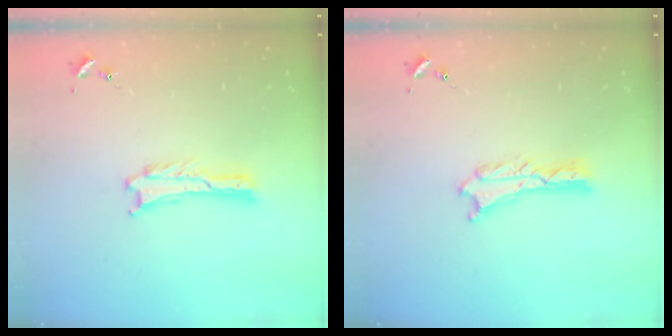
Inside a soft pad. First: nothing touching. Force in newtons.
{"total": 1.3, "press": 1.3, "slide": 0.1}